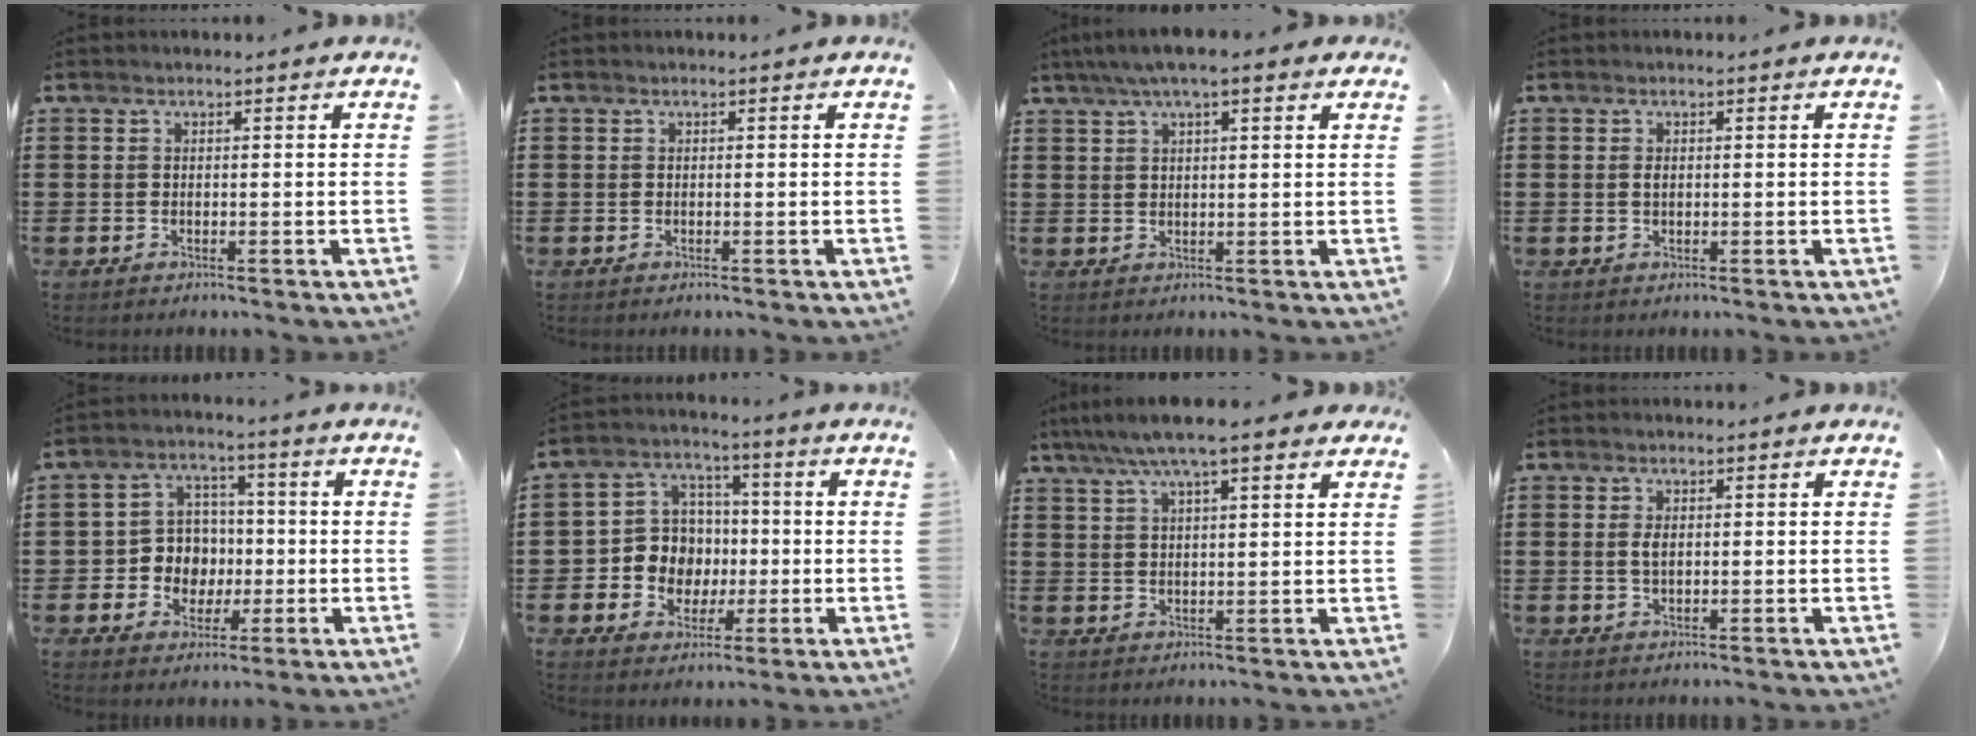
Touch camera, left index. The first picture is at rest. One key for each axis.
{"total": 0.0}
{"total": 4.8, "fx": 3.1, "fy": 1.0, "fz": 3.6, "tx": -0.075, "ty": 0.007, "tz": 0.054}
{"total": 1.0, "fx": 0.1, "fy": 0.5, "fz": 0.8, "tx": -0.019, "ty": 0.002, "tz": 0.000}
{"total": 6.7, "fx": -0.8, "fy": 6.4, "fz": 2.1, "tx": -0.053, "ty": 0.019, "tz": -0.013}
{"total": 8.1, "fx": -0.6, "fy": 7.7, "fz": 2.4, "tx": -0.071, "ty": 0.014, "tz": -0.006}
{"total": 7.2, "fx": 5.5, "fy": 1.1, "fz": 4.6, "tx": -0.101, "ty": -0.004, "tz": 0.098}
{"total": 1.9, "fx": 0.3, "fy": 0.9, "fz": 1.7, "tx": -0.044, "ty": 0.002, "tz": 0.001}